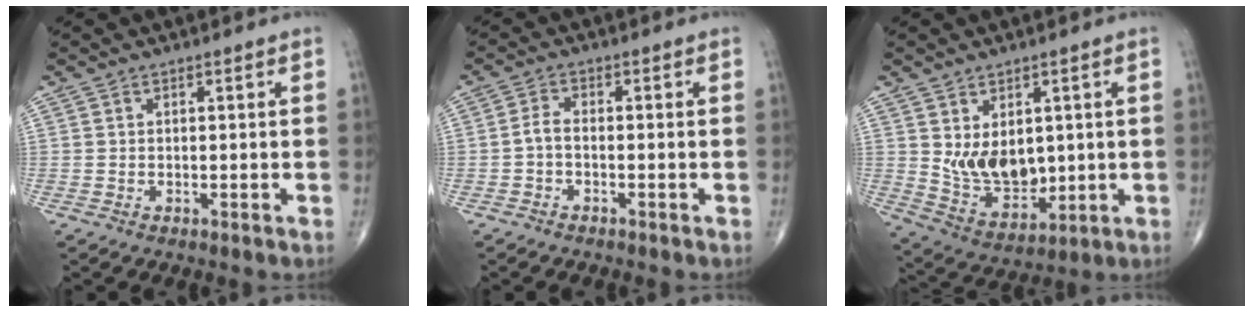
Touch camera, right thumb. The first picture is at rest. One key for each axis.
{"total": 2.3, "fx": -0.8, "fy": 1.2, "fz": 1.8, "tx": -0.037, "ty": 0.012, "tz": -0.022}
{"total": 10.2, "fx": 1.6, "fy": 6.9, "fz": 7.4, "tx": -0.091, "ty": -0.023, "tz": 0.051}